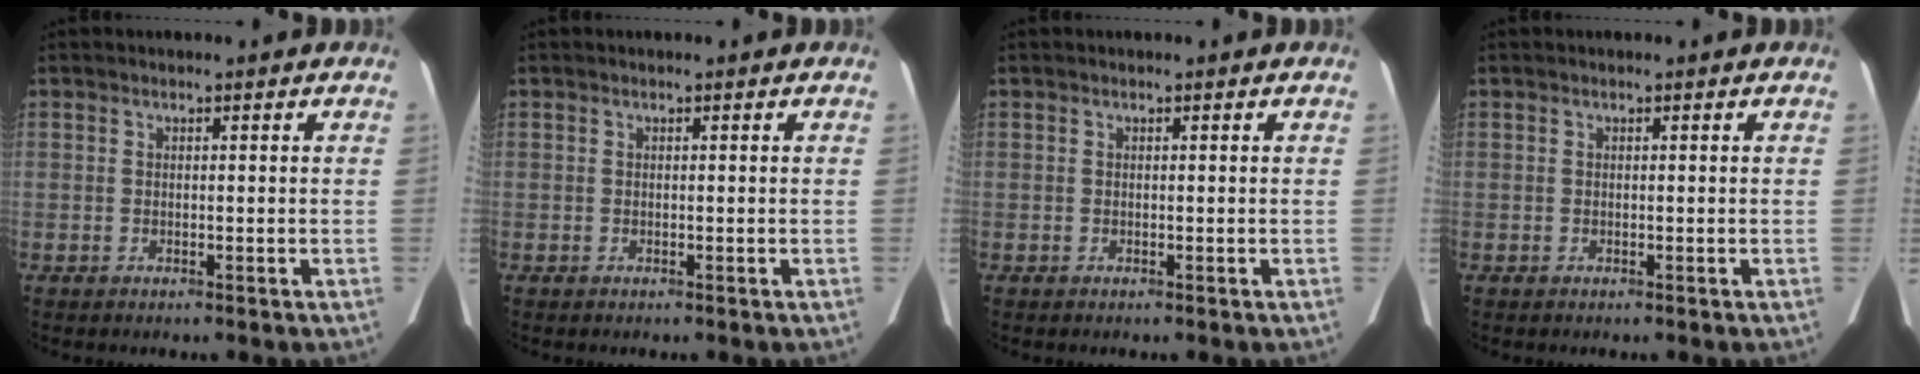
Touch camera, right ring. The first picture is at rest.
{"total": 0.0}
{"total": 0.0}
{"total": 0.0}